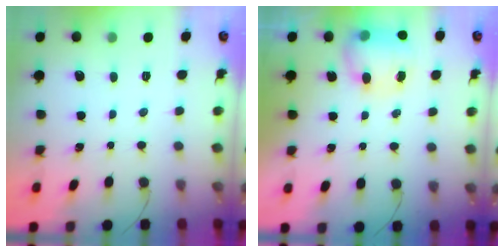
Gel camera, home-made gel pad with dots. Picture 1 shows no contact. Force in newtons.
{"total": 11.7, "press": 9.4, "slide": 7.0}